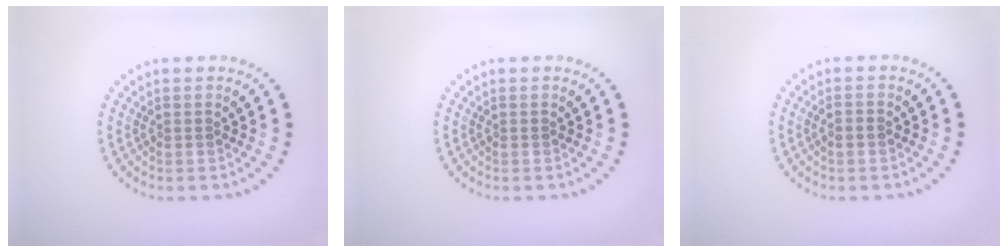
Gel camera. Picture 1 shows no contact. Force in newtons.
{"total": 0.0}
{"total": 0.6, "press": 0.6, "slide": 0.2}